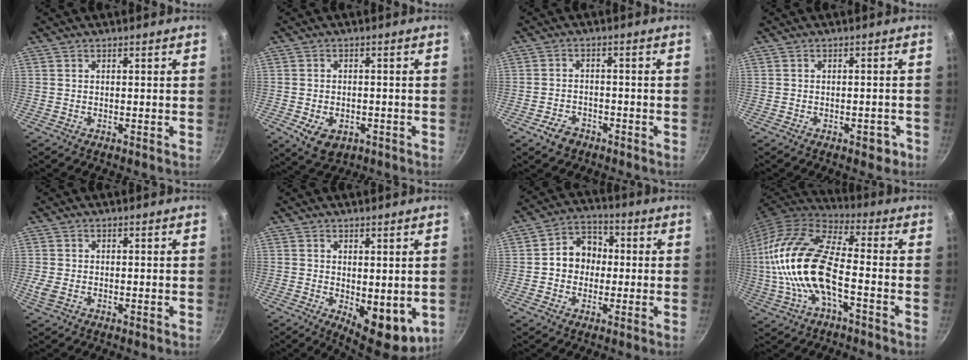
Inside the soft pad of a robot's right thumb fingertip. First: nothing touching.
{"total": 6.6, "force": [-2.3, 4.5, 4.2], "torque": [-0.058, 0.005, -0.027]}
{"total": 4.2, "force": [-2.7, 2.8, 1.6], "torque": [-0.021, 0.028, -0.041]}
{"total": 3.2, "force": [-1.6, 1.8, 2.0], "torque": [-0.005, 0.022, -0.010]}
{"total": 2.4, "force": [-0.5, 1.6, 1.7], "torque": [-0.034, -0.002, -0.008]}
{"total": 9.3, "force": [-0.5, 4.8, 8.0], "torque": [-0.081, -0.013, 0.007]}
{"total": 8.8, "force": [0.0, 7.5, 4.7], "torque": [-0.031, 0.021, -0.015]}
{"total": 19.4, "force": [-3.0, 8.4, 17.2], "torque": [-0.334, 0.031, -0.068]}